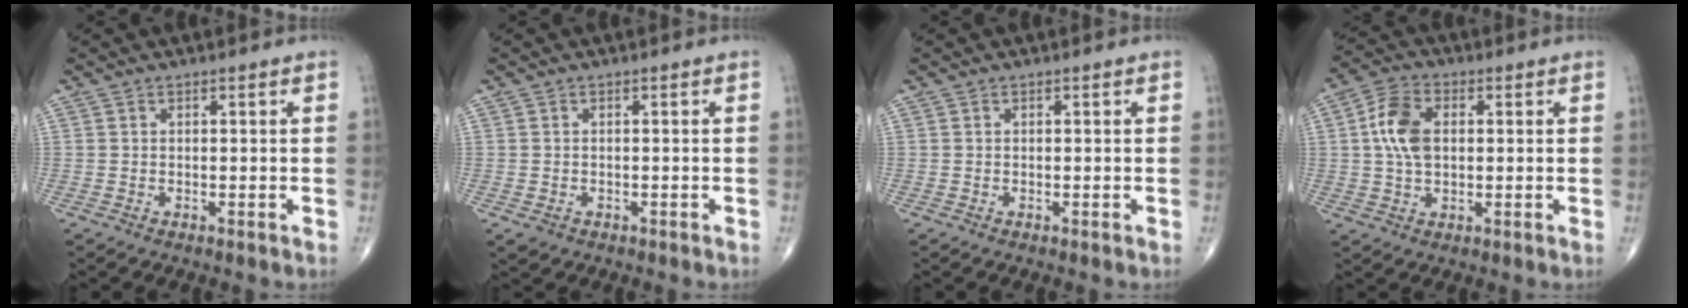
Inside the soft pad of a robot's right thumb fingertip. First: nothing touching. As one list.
[{"total": 1.5, "force": [-0.6, 1.3, 0.6], "torque": [-0.007, 0.000, -0.002]}, {"total": 0.0}, {"total": 8.6, "force": [1.1, 5.4, 6.6], "torque": [-0.123, 0.011, 0.017]}]